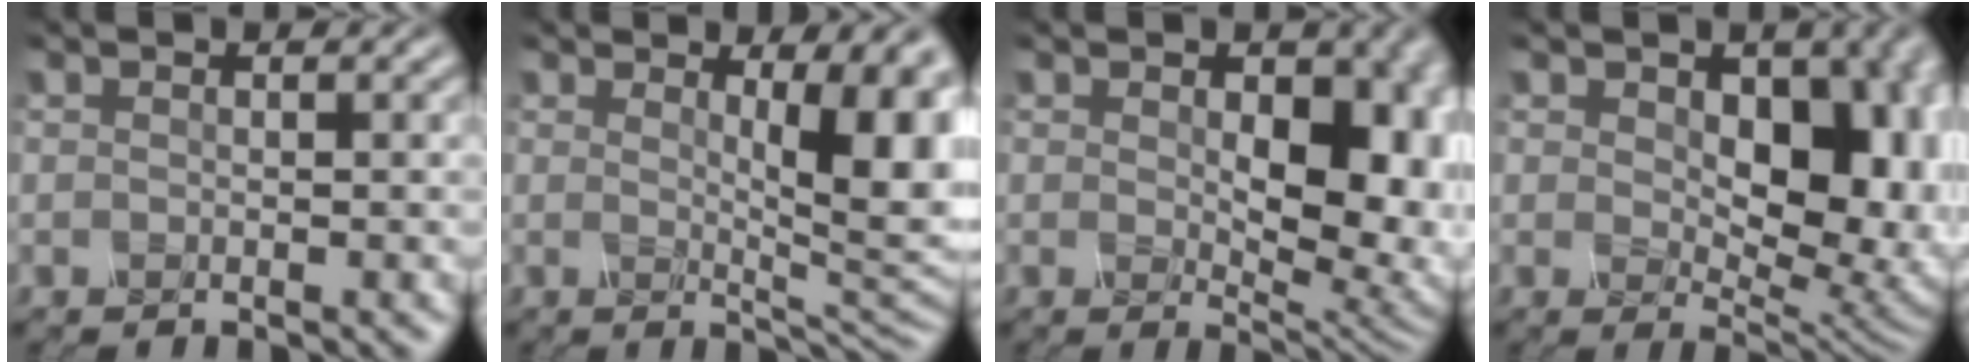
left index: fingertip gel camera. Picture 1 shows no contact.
{"total": 8.0, "force": [1.9, 2.4, 7.4], "torque": [-0.091, -0.011, 0.033]}
{"total": 8.3, "force": [0.3, 4.6, 7.0], "torque": [-0.099, -0.008, 0.013]}
{"total": 9.3, "force": [0.9, 5.8, 7.2], "torque": [-0.104, -0.017, 0.022]}